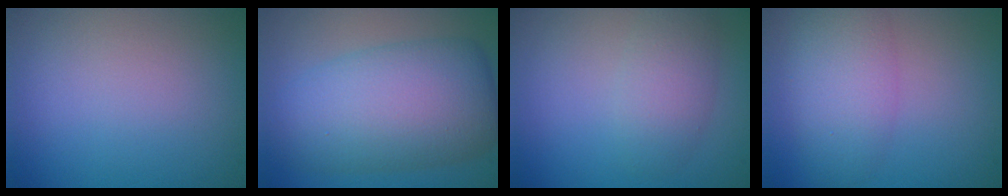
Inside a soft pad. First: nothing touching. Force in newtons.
{"total": 9.4, "press": 9.4, "slide": 0.2}
{"total": 3.0, "press": 3.0, "slide": 0.1}
{"total": 4.7, "press": 4.7, "slide": 0.2}